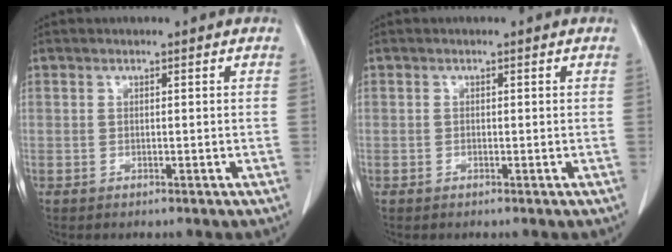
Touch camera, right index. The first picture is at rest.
{"total": 0.0}